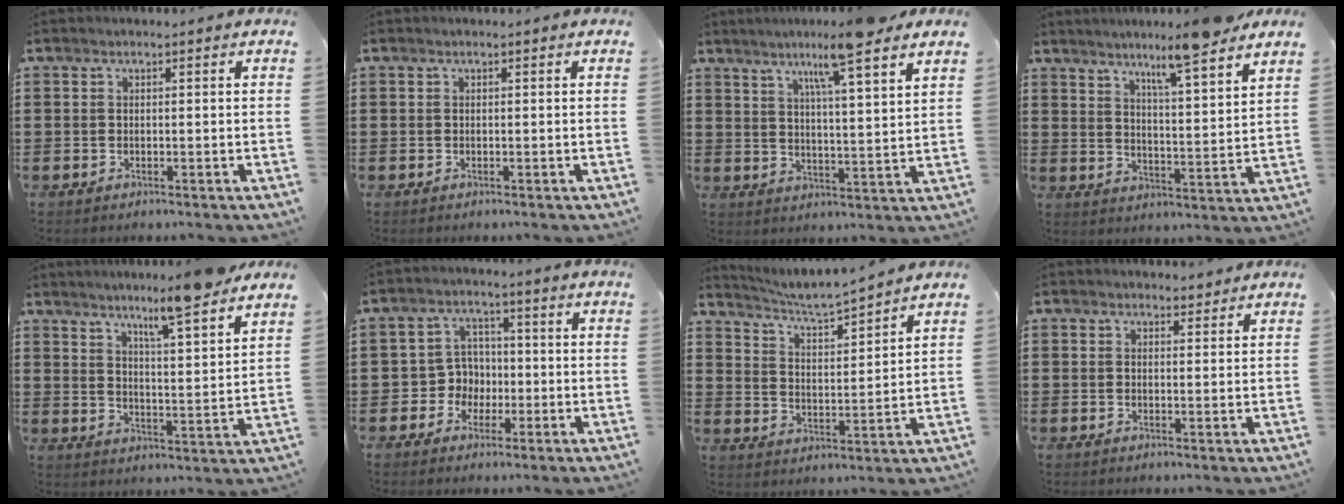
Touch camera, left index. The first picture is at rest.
{"total": 0.0}
{"total": 9.4, "force": [7.2, 0.0, 6.1], "torque": [-0.103, -0.031, 0.116]}
{"total": 8.4, "force": [7.0, 0.1, 4.6], "torque": [-0.076, -0.043, 0.114]}
{"total": 8.1, "force": [7.0, 0.1, 4.2], "torque": [-0.076, -0.042, 0.115]}
{"total": 4.9, "force": [-1.2, 4.6, 1.2], "torque": [-0.040, 0.013, -0.023]}
{"total": 4.7, "force": [4.4, -0.3, 1.5], "torque": [-0.052, -0.033, 0.070]}
{"total": 1.8, "force": [1.7, 0.6, 0.2], "torque": [0.000, 0.002, 0.032]}